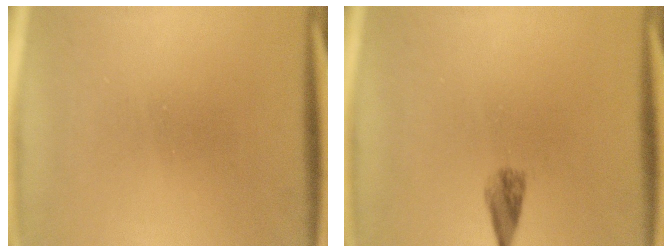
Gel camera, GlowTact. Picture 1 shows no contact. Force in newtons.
{"total": 1.8}